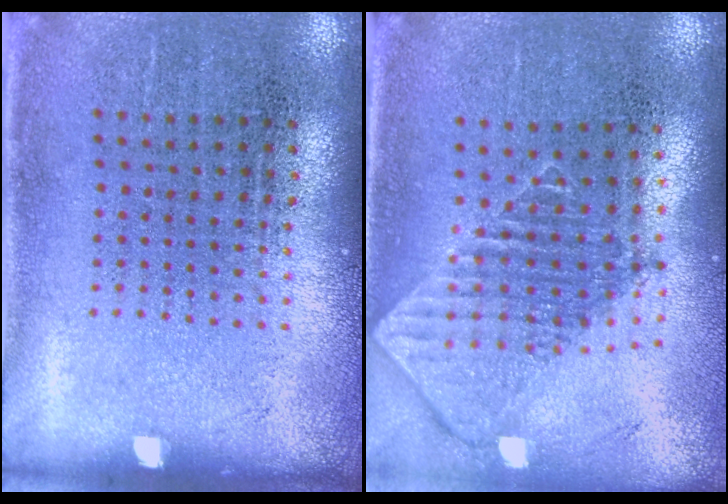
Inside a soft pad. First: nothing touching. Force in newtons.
{"total": 2.0, "press": 1.5, "slide": 1.3}